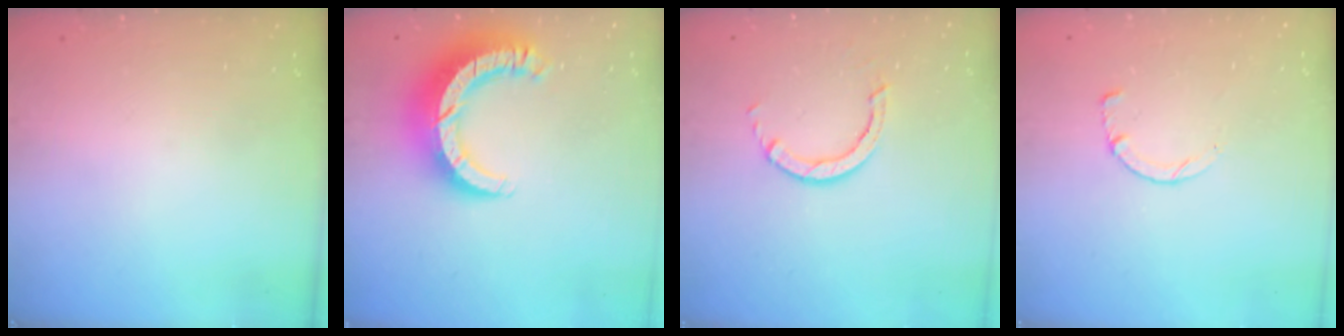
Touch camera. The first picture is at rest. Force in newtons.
{"total": 12.1, "press": 12.0, "slide": 1.2}
{"total": 2.6, "press": 2.6, "slide": 0.3}
{"total": 2.5, "press": 2.5, "slide": 0.3}